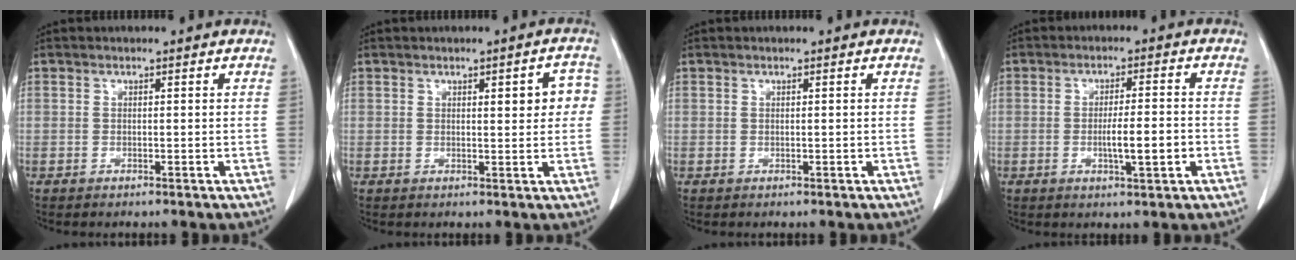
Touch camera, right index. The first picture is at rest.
{"total": 4.2, "force": [0.9, 1.4, 3.8], "torque": [-0.040, 0.012, 0.009]}
{"total": 0.0}
{"total": 5.5, "force": [-1.5, 0.3, 5.2], "torque": [-0.089, -0.005, -0.022]}